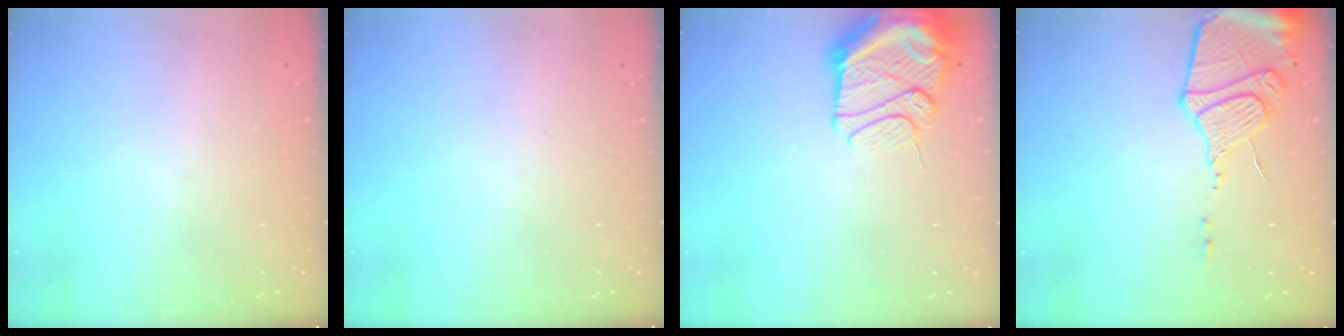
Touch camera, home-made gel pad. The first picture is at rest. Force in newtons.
{"total": 0.0}
{"total": 14.4, "press": 14.3, "slide": 1.9}
{"total": 13.9, "press": 13.8, "slide": 1.3}